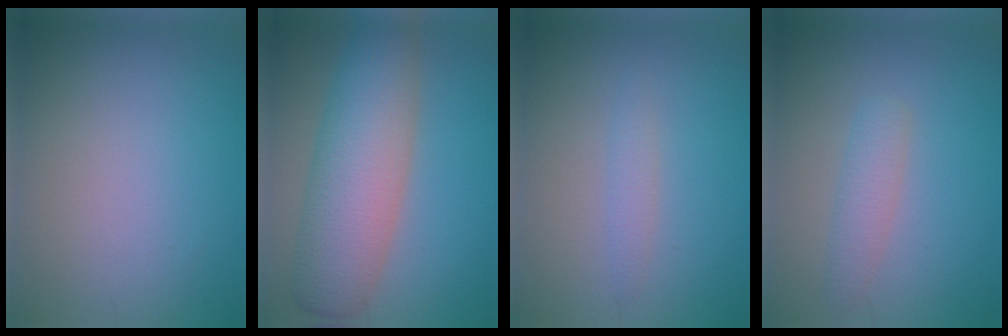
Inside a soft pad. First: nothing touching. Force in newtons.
{"total": 8.9, "press": 8.9, "slide": 0.4}
{"total": 1.3, "press": 1.3, "slide": 0.2}
{"total": 2.2, "press": 2.2, "slide": 0.1}